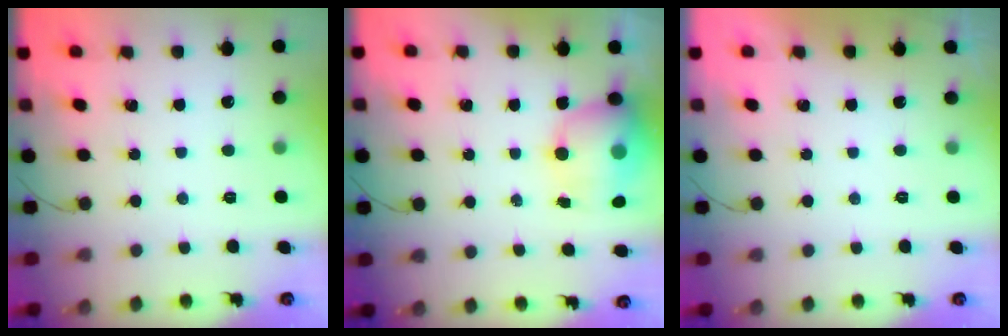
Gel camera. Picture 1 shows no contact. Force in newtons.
{"total": 10.6, "press": 10.2, "slide": 2.7}
{"total": 0.0}